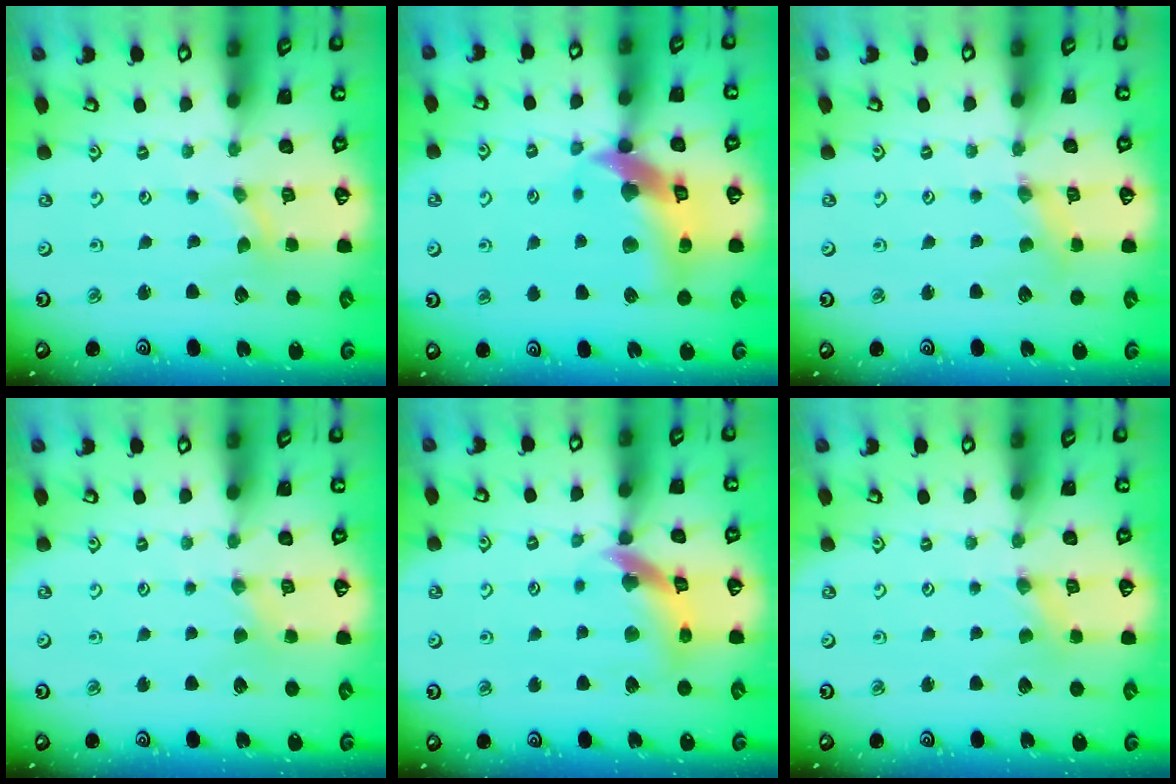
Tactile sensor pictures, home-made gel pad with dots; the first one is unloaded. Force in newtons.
{"total": 15.2, "press": 15.0, "slide": 2.2}
{"total": 2.4, "press": 2.4, "slide": 0.3}
{"total": 1.3, "press": 1.3, "slide": 0.2}
{"total": 14.3, "press": 14.1, "slide": 2.0}
{"total": 0.0}